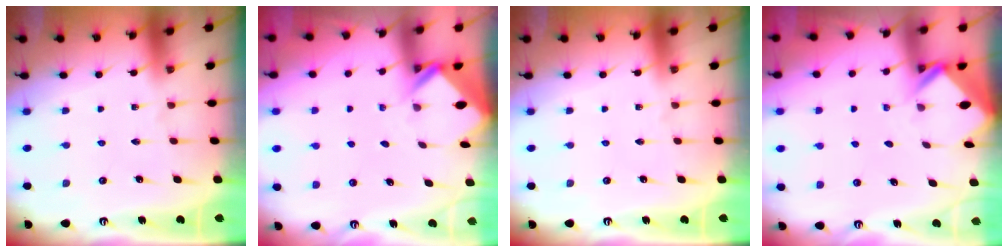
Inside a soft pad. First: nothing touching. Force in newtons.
{"total": 2.7, "press": 2.7, "slide": 0.1}
{"total": 0.0}
{"total": 2.7, "press": 2.7, "slide": 0.1}